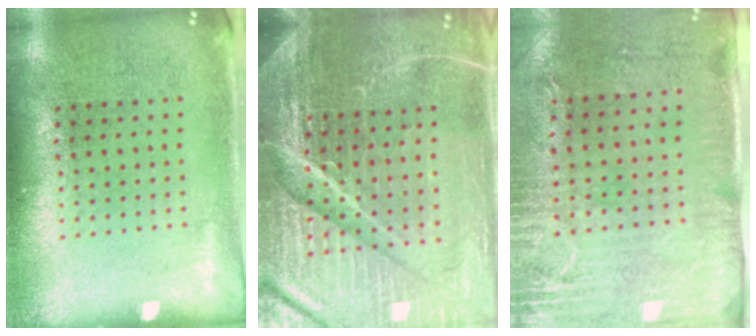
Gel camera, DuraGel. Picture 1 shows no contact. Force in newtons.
{"total": 6.3, "press": 5.6, "slide": 2.8}
{"total": 2.9, "press": 2.4, "slide": 1.6}